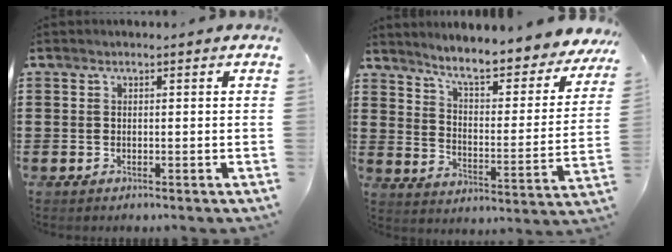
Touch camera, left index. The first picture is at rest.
{"total": 6.9, "force": [6.1, 0.1, 3.3], "torque": [-0.079, -0.050, 0.097]}